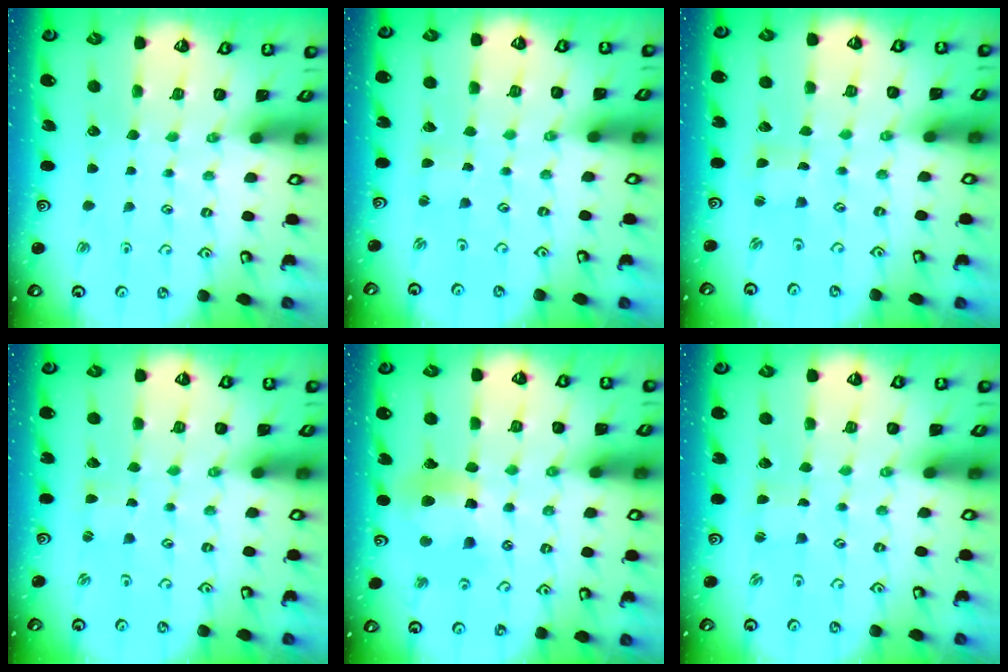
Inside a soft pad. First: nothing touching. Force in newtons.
{"total": 1.8, "press": 1.7, "slide": 0.2}
{"total": 1.0, "press": 1.0, "slide": 0.0}
{"total": 1.4, "press": 1.3, "slide": 0.3}
{"total": 15.1, "press": 15.0, "slide": 2.0}
{"total": 0.5, "press": 0.5, "slide": 0.0}